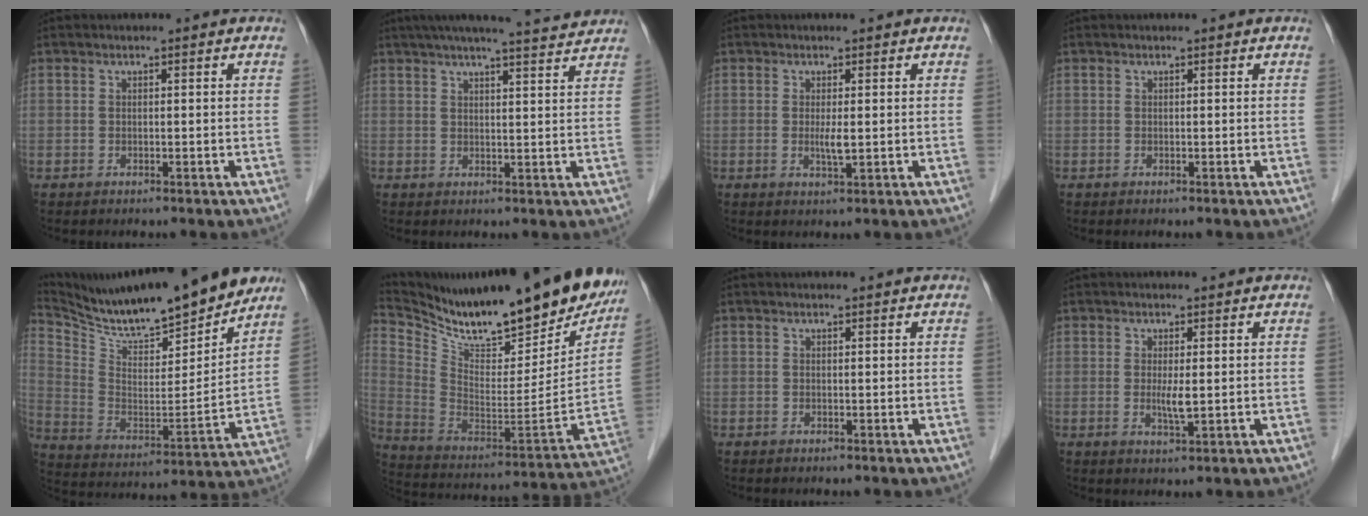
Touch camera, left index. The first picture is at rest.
{"total": 12.5, "force": [11.3, 0.1, 5.3], "torque": [-0.084, 0.016, 0.146]}
{"total": 2.0, "force": [0.1, 0.2, 2.0], "torque": [-0.041, -0.005, 0.003]}
{"total": 0.0}
{"total": 20.7, "force": [18.7, 2.3, 8.6], "torque": [-0.163, -0.027, 0.303]}
{"total": 27.9, "force": [23.6, 5.8, 13.8], "torque": [-0.239, -0.056, 0.351]}
{"total": 0.7, "force": [0.6, 0.0, 0.2], "torque": [-0.005, 0.006, 0.010]}
{"total": 2.4, "force": [0.2, 0.3, 2.4], "torque": [-0.049, -0.006, 0.006]}